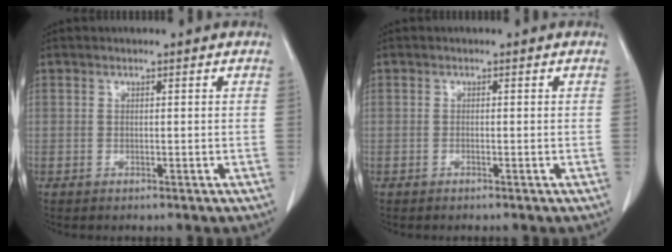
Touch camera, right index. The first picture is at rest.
{"total": 0.0}